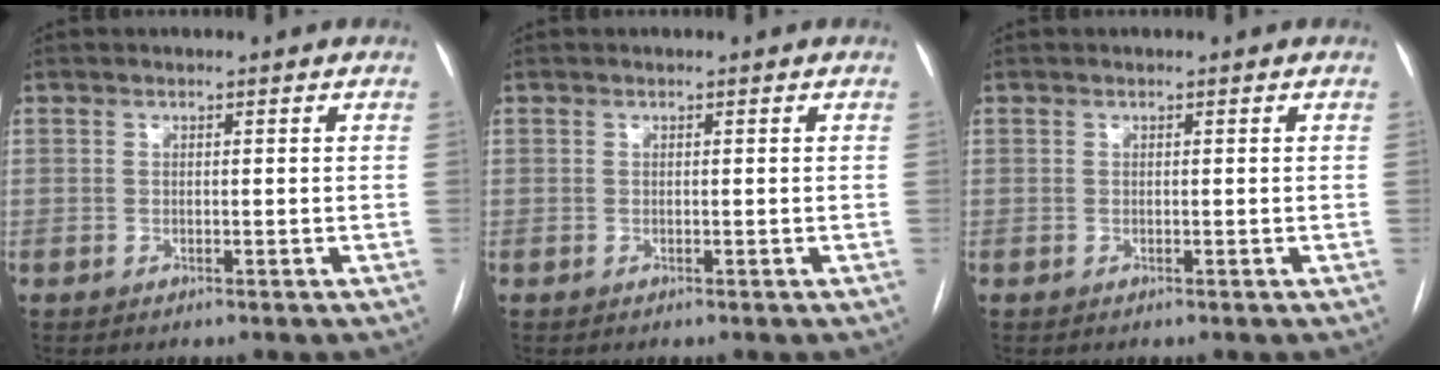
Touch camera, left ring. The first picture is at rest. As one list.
[{"total": 0.0}, {"total": 0.0}]